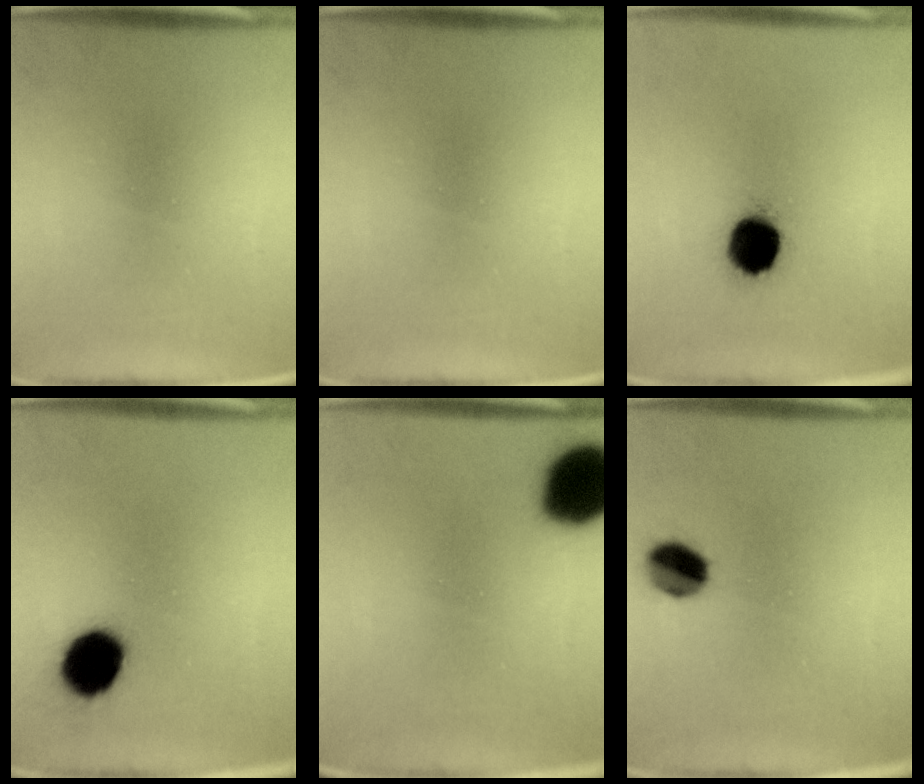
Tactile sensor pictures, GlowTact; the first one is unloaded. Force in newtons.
{"total": 0.0}
{"total": 11.5}
{"total": 10.5}
{"total": 17.5}
{"total": 7.4}